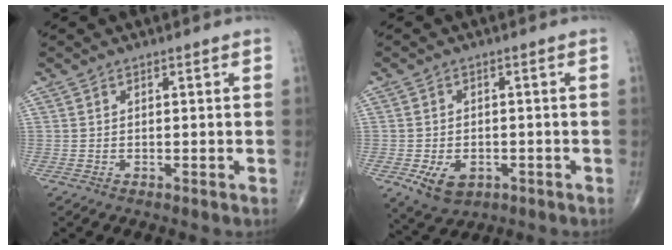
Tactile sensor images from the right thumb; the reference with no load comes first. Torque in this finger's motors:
{"motor_torque": [2.96, 1.96, 0.21, -0.41, 0.03]}